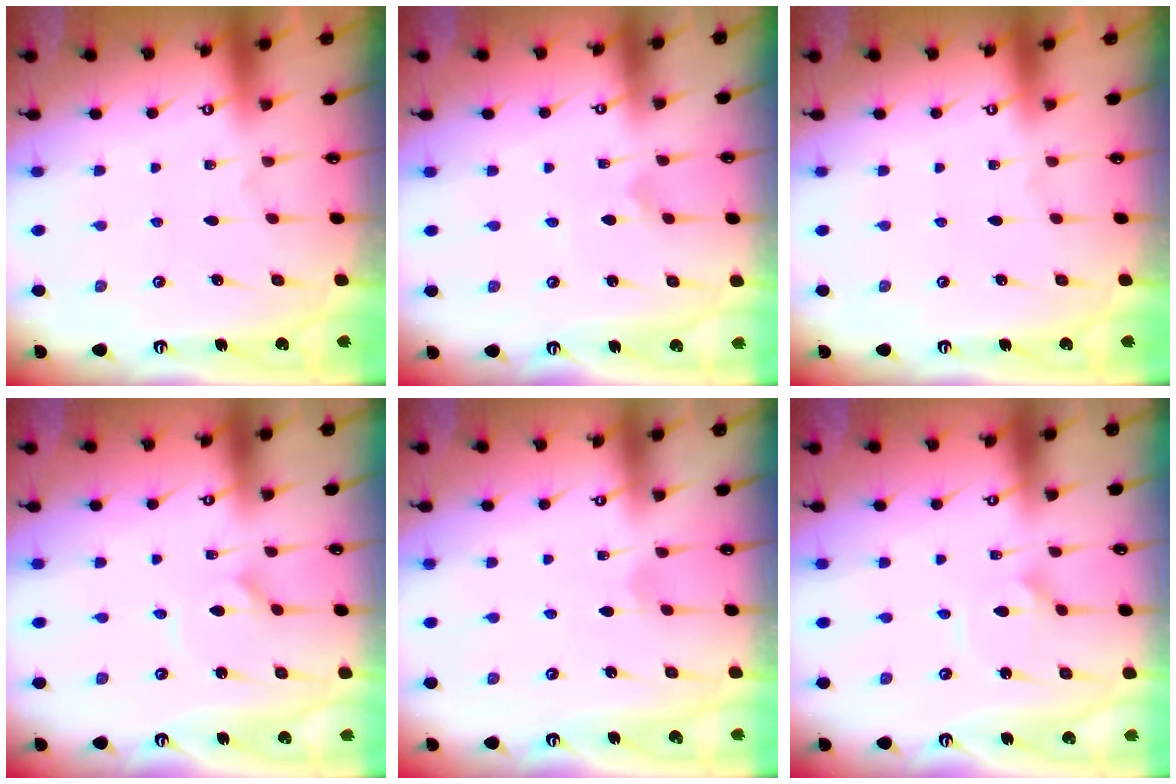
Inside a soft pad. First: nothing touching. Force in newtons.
{"total": 0.5, "press": 0.5, "slide": 0.0}
{"total": 0.0}
{"total": 1.0, "press": 1.0, "slide": 0.2}
{"total": 2.0, "press": 2.0, "slide": 0.1}
{"total": 2.1, "press": 2.1, "slide": 0.1}